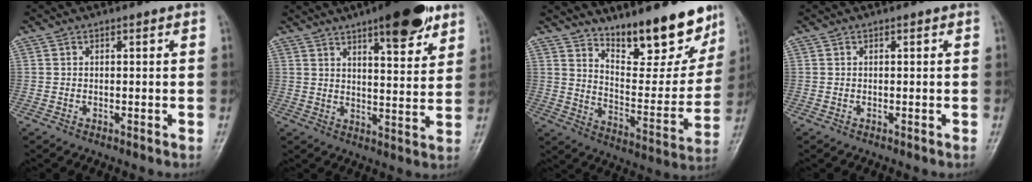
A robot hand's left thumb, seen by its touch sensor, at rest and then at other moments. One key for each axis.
{"total": 13.7, "fx": 8.6, "fy": 4.1, "fz": 9.8, "tx": -0.110, "ty": -0.042, "tz": 0.122}
{"total": 17.3, "fx": 13.1, "fy": 5.7, "fz": 9.8, "tx": -0.092, "ty": -0.095, "tz": 0.208}
{"total": 0.0}